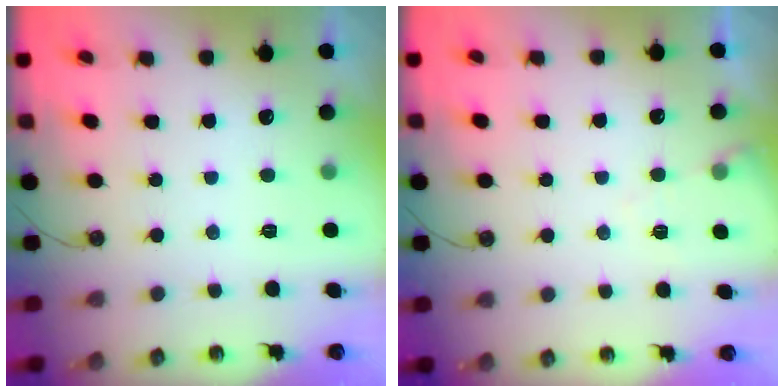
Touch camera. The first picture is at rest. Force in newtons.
{"total": 5.3, "press": 5.3, "slide": 0.7}